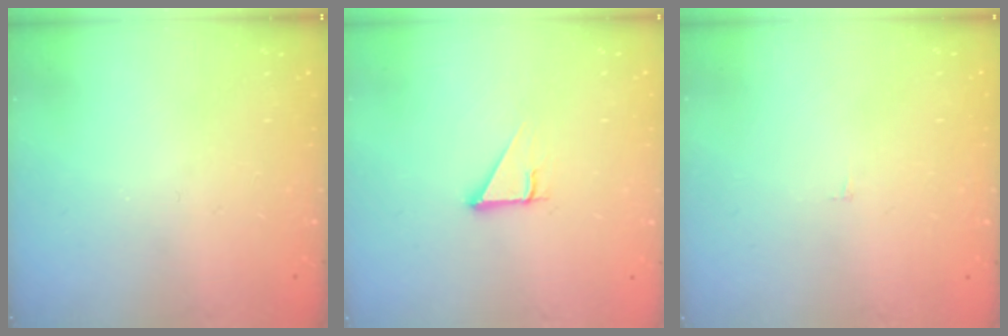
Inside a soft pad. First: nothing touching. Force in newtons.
{"total": 2.8, "press": 2.8, "slide": 0.0}
{"total": 1.6, "press": 1.6, "slide": 0.1}